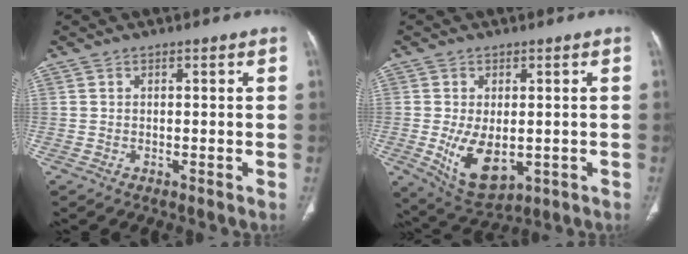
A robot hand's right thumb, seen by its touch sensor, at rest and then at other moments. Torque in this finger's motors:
{"motor_torque": [0.05, 0.25, 0.96, 0.12, 0.28]}